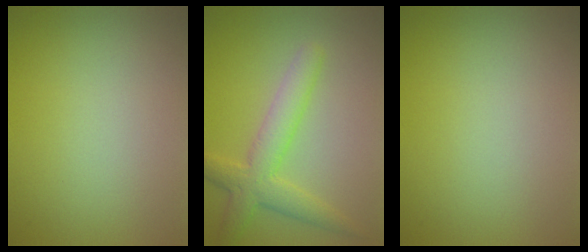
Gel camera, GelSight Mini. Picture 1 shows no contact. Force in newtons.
{"total": 4.0, "press": 4.0, "slide": 0.2}
{"total": 0.0}